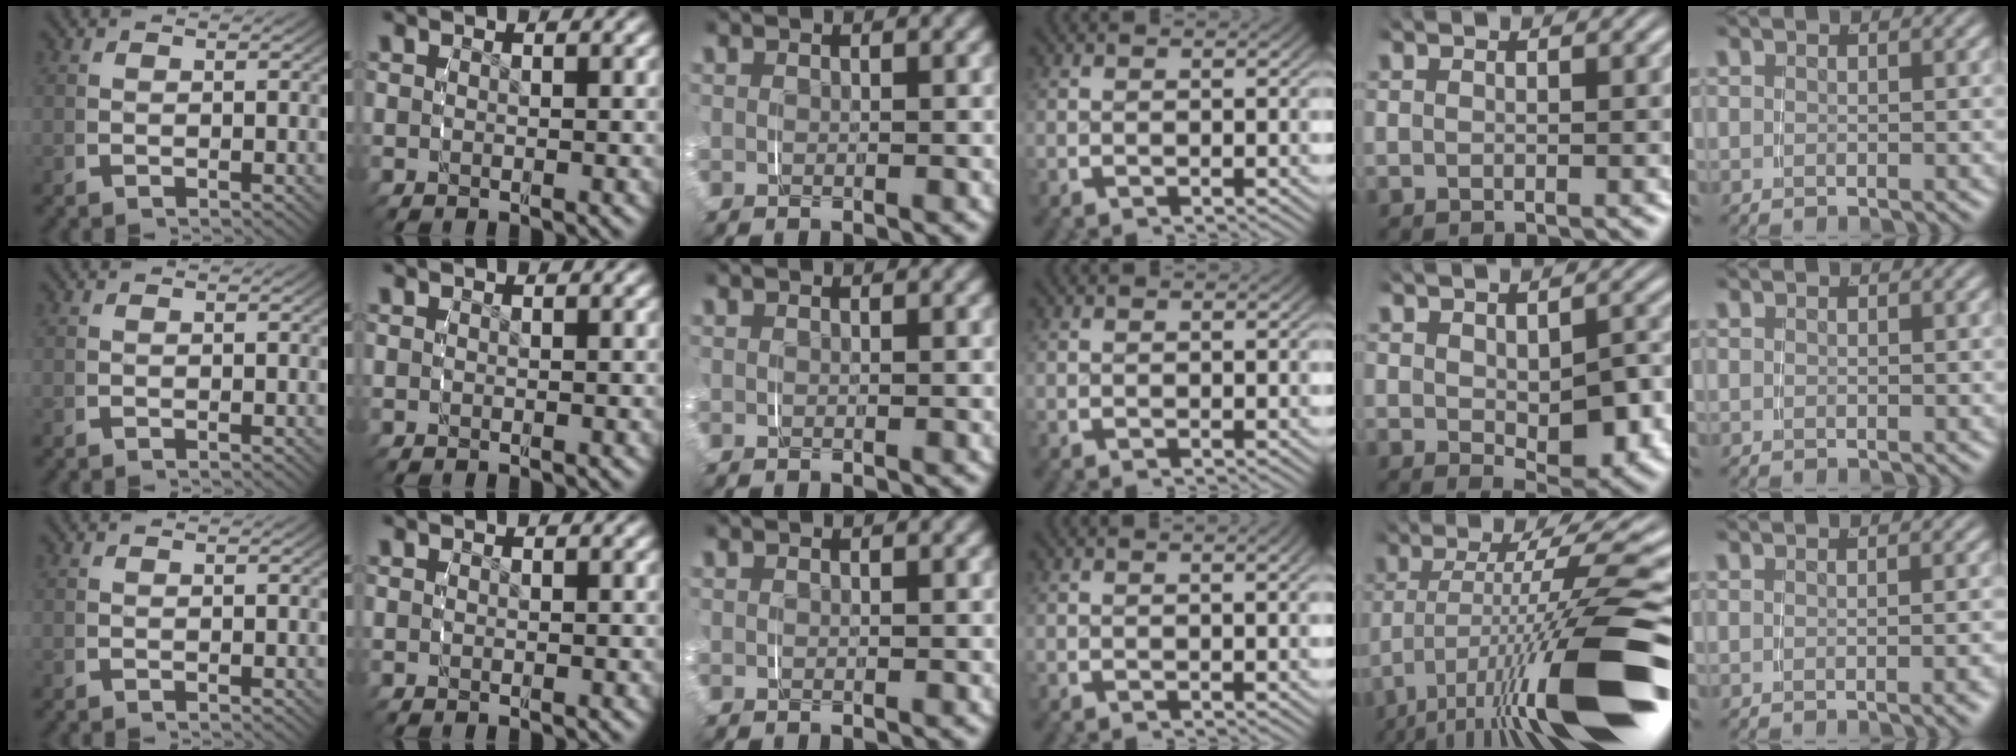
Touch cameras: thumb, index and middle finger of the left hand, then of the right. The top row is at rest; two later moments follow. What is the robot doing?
{"motion": "grasp_and_lifting", "object": "pencil case"}